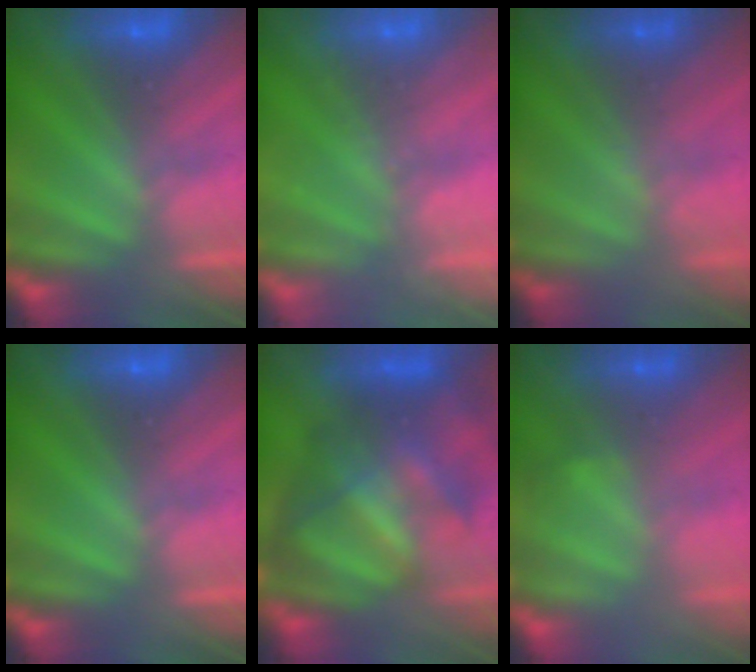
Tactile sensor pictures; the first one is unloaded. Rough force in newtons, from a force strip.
{"total": 1.8}
{"total": 1.6}
{"total": 0.0}
{"total": 9.3}
{"total": 2.5}